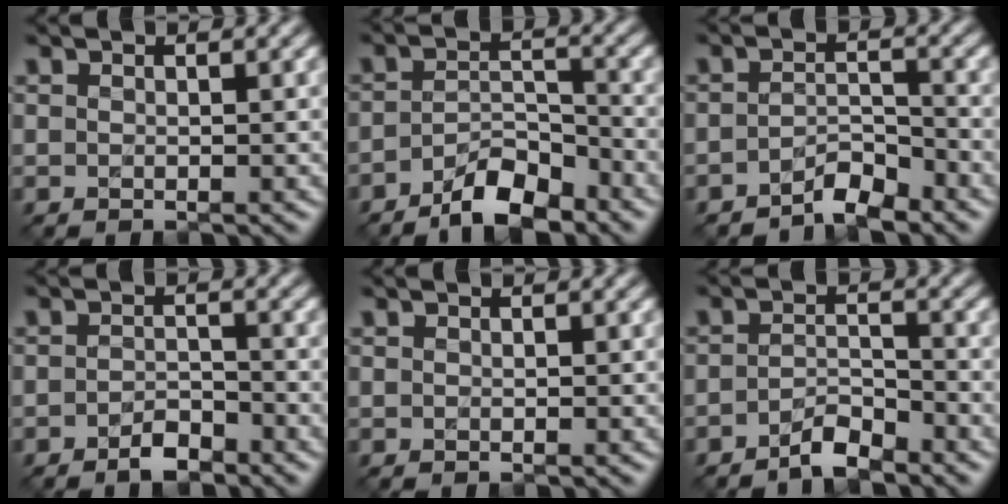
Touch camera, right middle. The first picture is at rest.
{"total": 4.9, "force": [-3.6, 1.6, 2.9], "torque": [-0.047, 0.004, -0.066]}
{"total": 2.7, "force": [-2.3, 0.7, 1.3], "torque": [-0.019, 0.011, -0.044]}
{"total": 2.4, "force": [-1.7, 0.9, 1.4], "torque": [-0.021, 0.005, -0.033]}
{"total": 0.0}
{"total": 2.6, "force": [-2.1, 0.6, 1.3], "torque": [-0.025, 0.009, -0.043]}